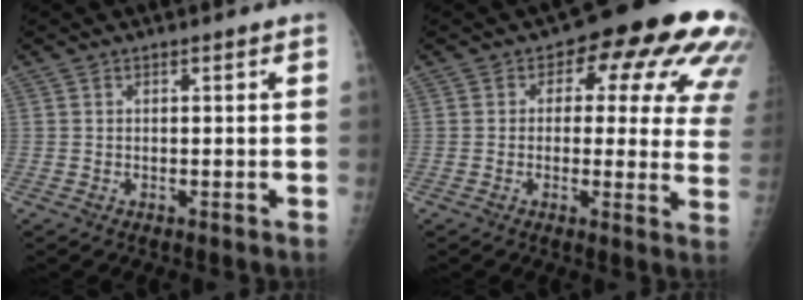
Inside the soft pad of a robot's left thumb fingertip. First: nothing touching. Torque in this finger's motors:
{"motor_torque": [0.33, 0.60, 0.95, -0.90, 0.24]}